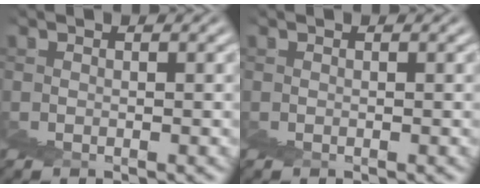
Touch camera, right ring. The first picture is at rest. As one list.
[{"total": 0.0}]